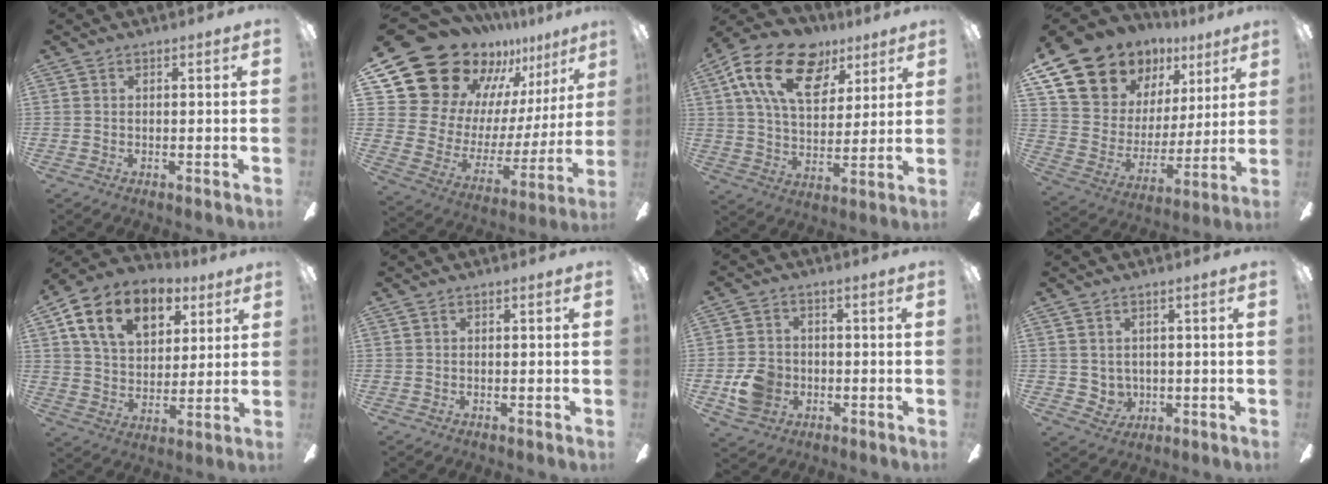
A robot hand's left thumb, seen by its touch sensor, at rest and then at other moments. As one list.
[{"total": 24.1, "force": [18.5, 12.9, 8.6], "torque": [-0.147, -0.141, 0.361]}, {"total": 19.7, "force": [10.3, 11.8, 11.9], "torque": [-0.208, -0.028, 0.183]}, {"total": 13.4, "force": [11.1, 7.2, 2.3], "torque": [-0.076, -0.097, 0.213]}, {"total": 15.2, "force": [8.0, 9.9, 8.3], "torque": [-0.139, -0.018, 0.147]}, {"total": 0.0}, {"total": 8.4, "force": [-2.2, 7.2, 3.8], "torque": [-0.074, 0.017, -0.038]}, {"total": 3.7, "force": [1.4, 3.4, 0.6], "torque": [-0.012, -0.003, 0.029]}]